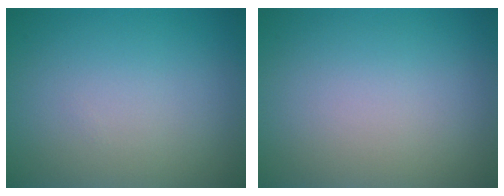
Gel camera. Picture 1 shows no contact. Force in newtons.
{"total": 0.0}